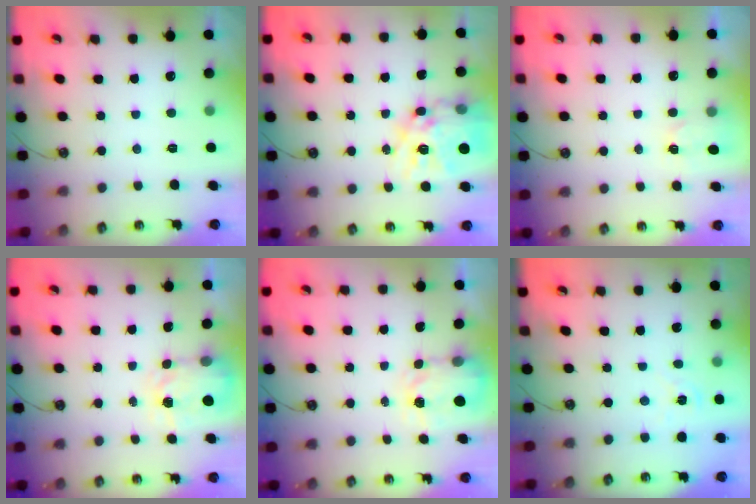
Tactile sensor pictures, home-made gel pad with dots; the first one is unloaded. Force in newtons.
{"total": 17.8, "press": 17.8, "slide": 1.5}
{"total": 2.6, "press": 2.5, "slide": 0.4}
{"total": 3.9, "press": 3.8, "slide": 0.6}
{"total": 3.6, "press": 3.5, "slide": 0.6}
{"total": 1.6, "press": 1.5, "slide": 0.3}